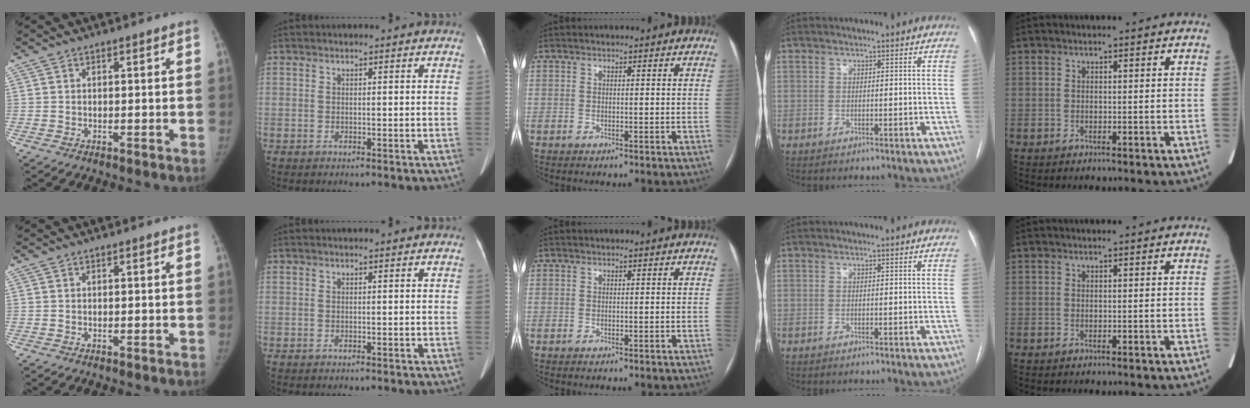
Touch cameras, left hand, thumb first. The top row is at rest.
{}